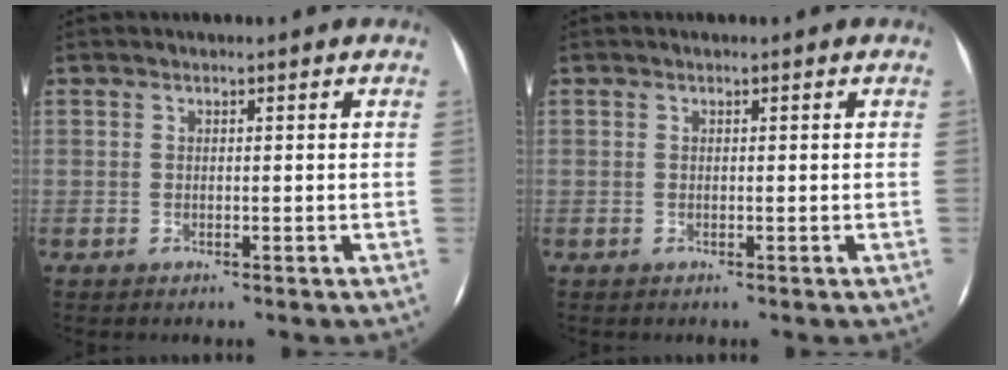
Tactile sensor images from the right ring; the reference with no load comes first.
{"total": 0.0}